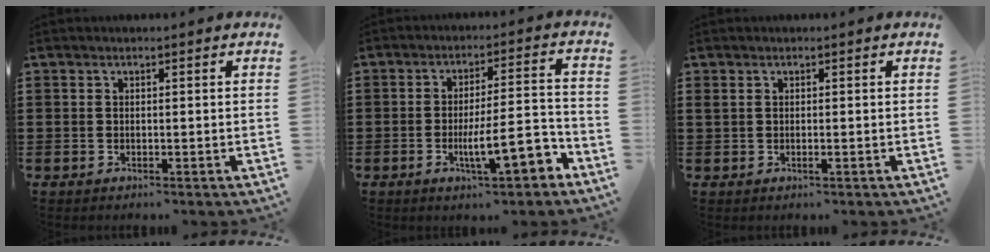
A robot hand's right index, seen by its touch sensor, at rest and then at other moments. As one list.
[{"total": 10.2, "force": [-4.1, 2.7, 8.9], "torque": [-0.132, -0.002, -0.070]}, {"total": 0.8, "force": [0.0, 0.0, 0.8], "torque": [-0.015, -0.003, 0.000]}]